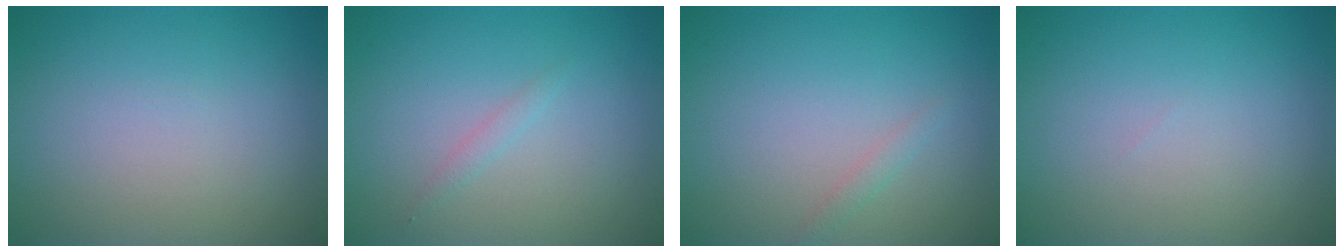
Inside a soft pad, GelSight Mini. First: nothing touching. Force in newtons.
{"total": 0.7, "press": 0.7, "slide": 0.0}
{"total": 0.8, "press": 0.8, "slide": 0.0}
{"total": 0.0}